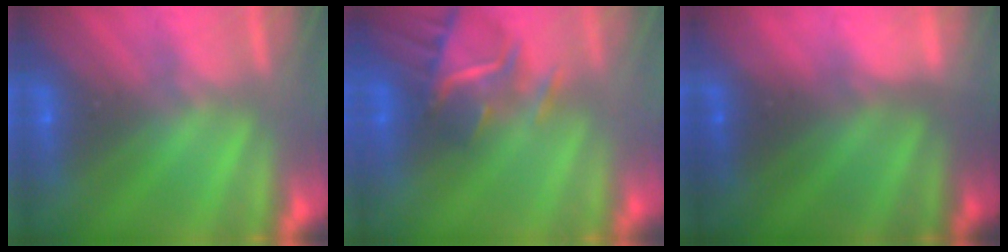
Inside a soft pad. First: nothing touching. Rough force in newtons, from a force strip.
{"total": 6.8}
{"total": 1.9}